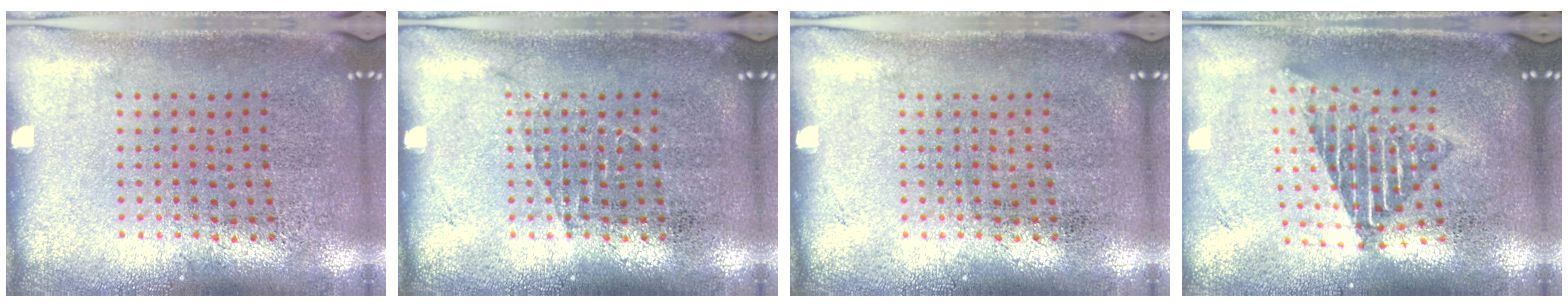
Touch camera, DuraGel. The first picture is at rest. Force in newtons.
{"total": 0.5, "press": 0.5, "slide": 0.1}
{"total": 0.0}
{"total": 1.7, "press": 1.3, "slide": 1.0}